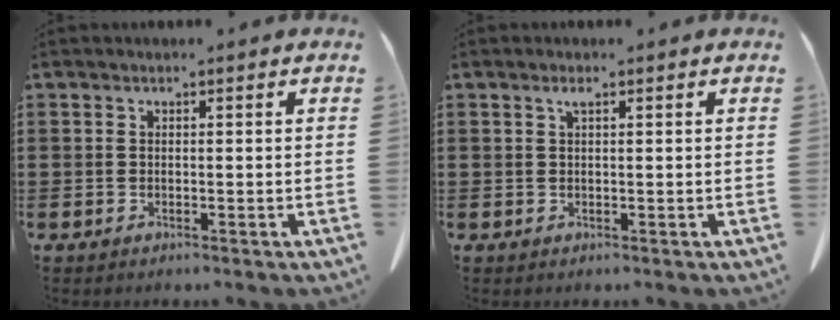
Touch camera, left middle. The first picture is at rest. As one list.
[{"total": 1.1, "force": [0.5, 0.2, 0.9], "torque": [-0.020, 0.003, 0.009]}]